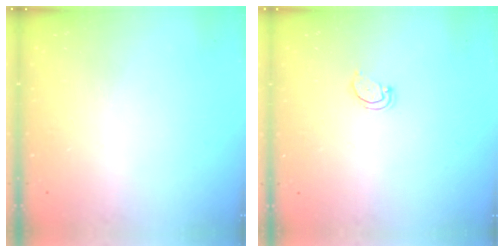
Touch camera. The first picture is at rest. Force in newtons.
{"total": 3.5, "press": 3.5, "slide": 0.5}